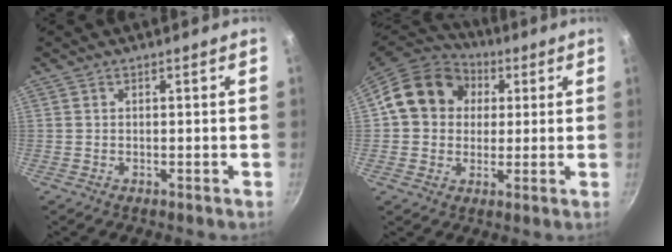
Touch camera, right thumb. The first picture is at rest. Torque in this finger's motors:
{"motor_torque": [-0.47, 2.03, 0.72, -0.61, 0.12]}